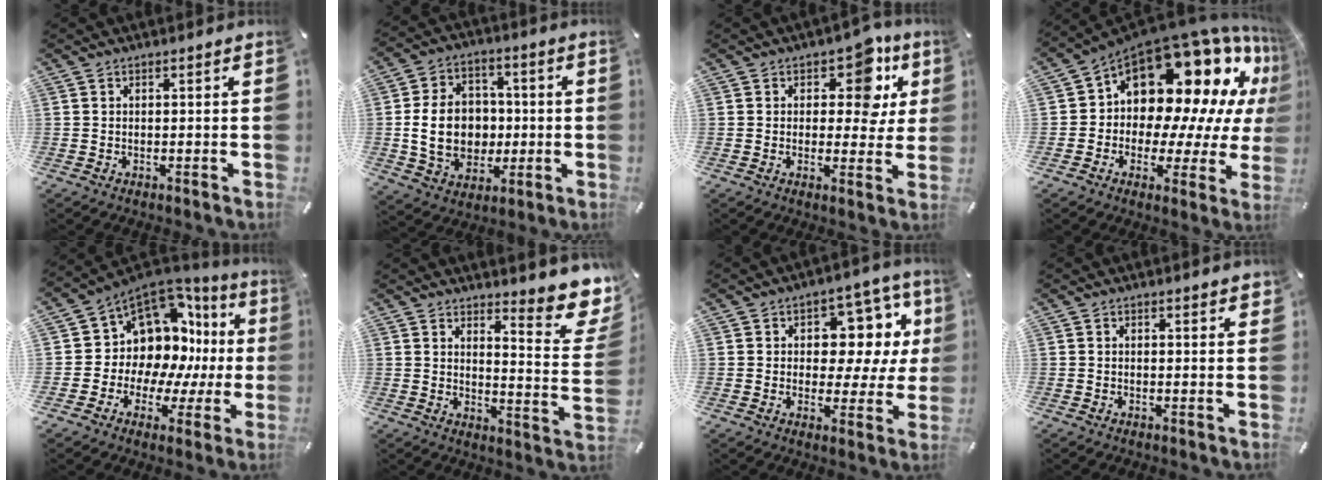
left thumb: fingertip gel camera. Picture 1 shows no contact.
{"total": 14.6, "force": [-0.9, 11.7, 8.6], "torque": [-0.177, 0.014, -0.011]}
{"total": 11.4, "force": [4.7, 6.9, 7.7], "torque": [-0.083, -0.024, 0.075]}
{"total": 19.9, "force": [10.4, 12.1, 11.8], "torque": [-0.177, -0.103, 0.183]}
{"total": 11.2, "force": [4.9, 9.5, 3.4], "torque": [-0.049, -0.085, 0.098]}
{"total": 11.0, "force": [8.7, 3.4, 5.8], "torque": [-0.057, -0.085, 0.150]}
{"total": 11.5, "force": [4.1, 8.1, 7.1], "torque": [-0.075, -0.037, 0.068]}
{"total": 0.9, "force": [0.7, 0.2, 0.6], "torque": [-0.003, -0.004, 0.011]}